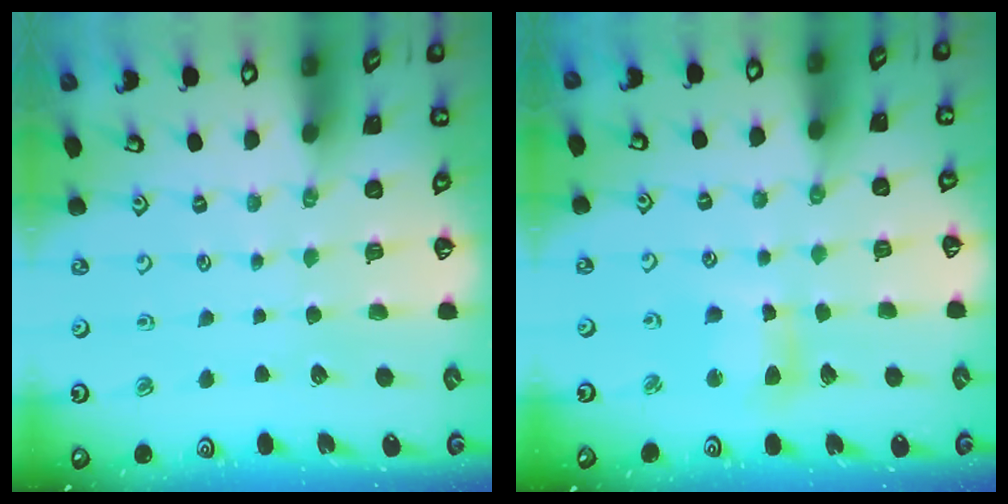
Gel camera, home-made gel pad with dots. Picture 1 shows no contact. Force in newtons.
{"total": 8.3, "press": 8.2, "slide": 1.0}